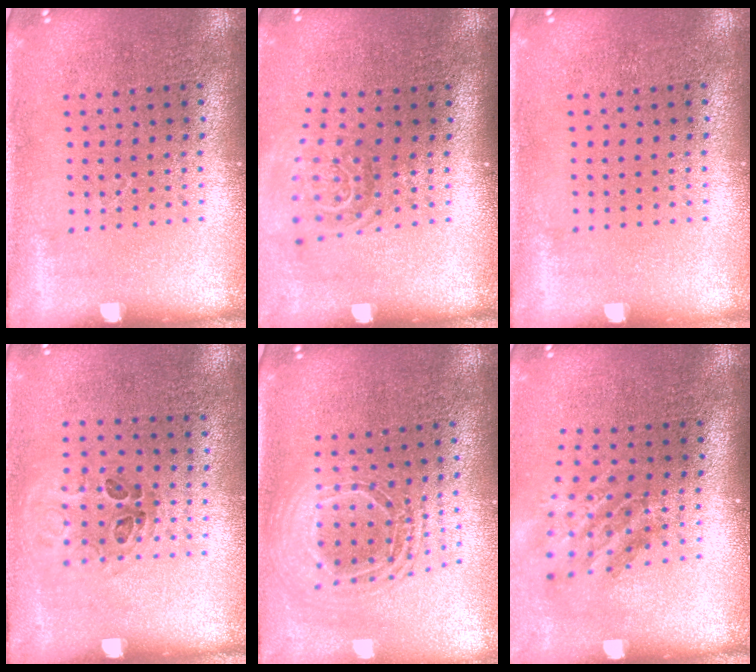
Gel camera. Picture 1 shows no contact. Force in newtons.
{"total": 1.6, "press": 1.1, "slide": 1.1}
{"total": 0.0}
{"total": 1.1, "press": 0.7, "slide": 0.8}
{"total": 1.8, "press": 1.5, "slide": 1.1}
{"total": 1.8, "press": 1.2, "slide": 1.3}